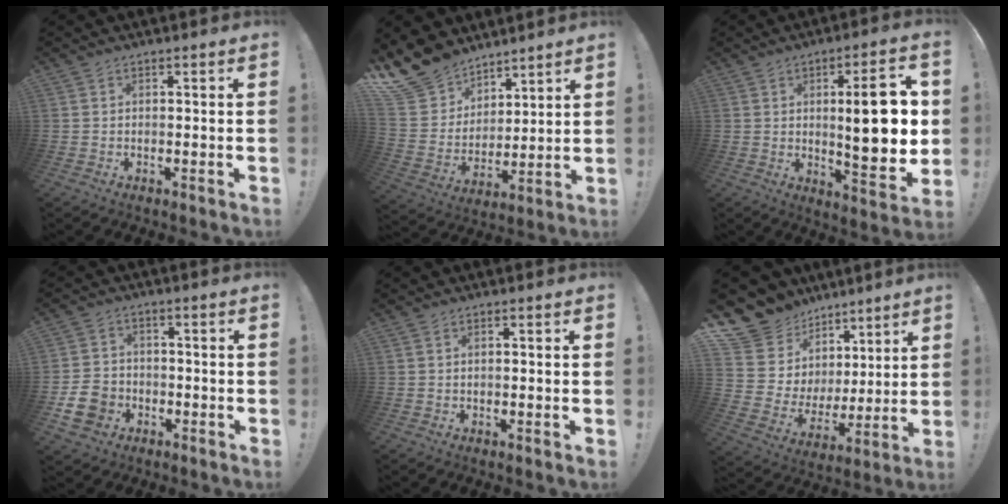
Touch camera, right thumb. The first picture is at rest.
{"total": 13.6, "force": [10.6, 8.1, 2.3], "torque": [-0.061, -0.087, 0.214]}
{"total": 16.1, "force": [1.9, 4.1, 15.5], "torque": [-0.213, -0.010, 0.021]}
{"total": 10.0, "force": [-4.0, 8.0, 4.4], "torque": [-0.083, 0.031, -0.071]}
{"total": 1.0, "force": [-0.1, -0.1, 1.0], "torque": [-0.027, 0.005, -0.002]}
{"total": 12.5, "force": [9.2, 8.2, 1.9], "torque": [-0.048, -0.085, 0.192]}